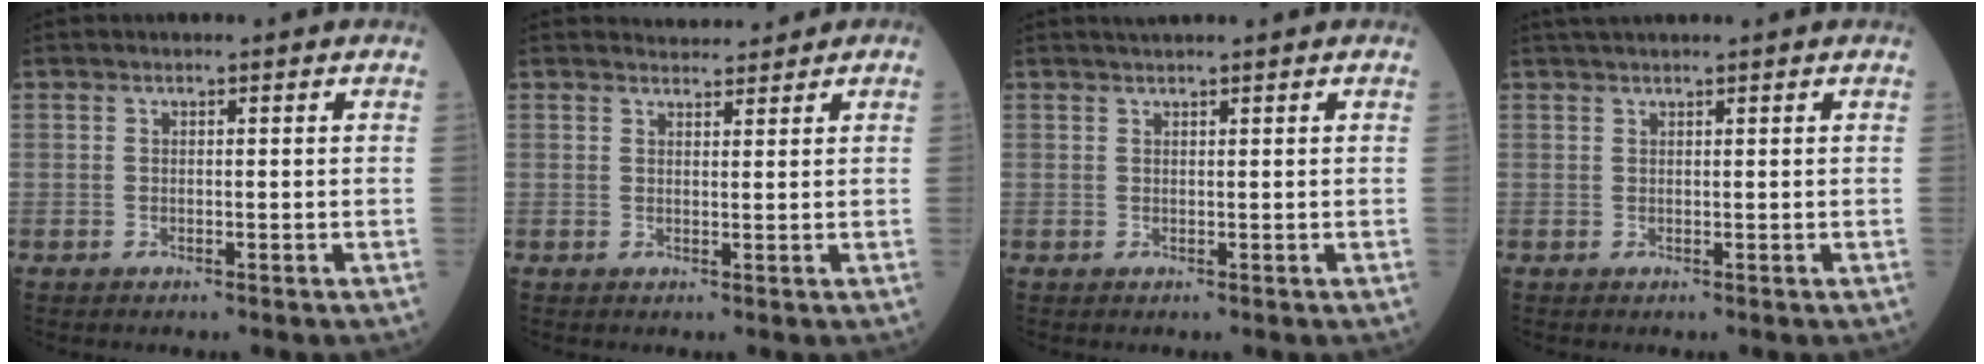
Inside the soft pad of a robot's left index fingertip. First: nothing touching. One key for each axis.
{"total": 2.8, "fx": 2.8, "fy": 0.5, "fz": 0.2, "tx": -0.005, "ty": 0.014, "tz": 0.043}
{"total": 2.1, "fx": 1.9, "fy": -0.2, "fz": 1.0, "tx": -0.009, "ty": 0.019, "tz": 0.033}
{"total": 3.0, "fx": 2.7, "fy": -0.4, "fz": 1.3, "tx": -0.013, "ty": 0.027, "tz": 0.049}